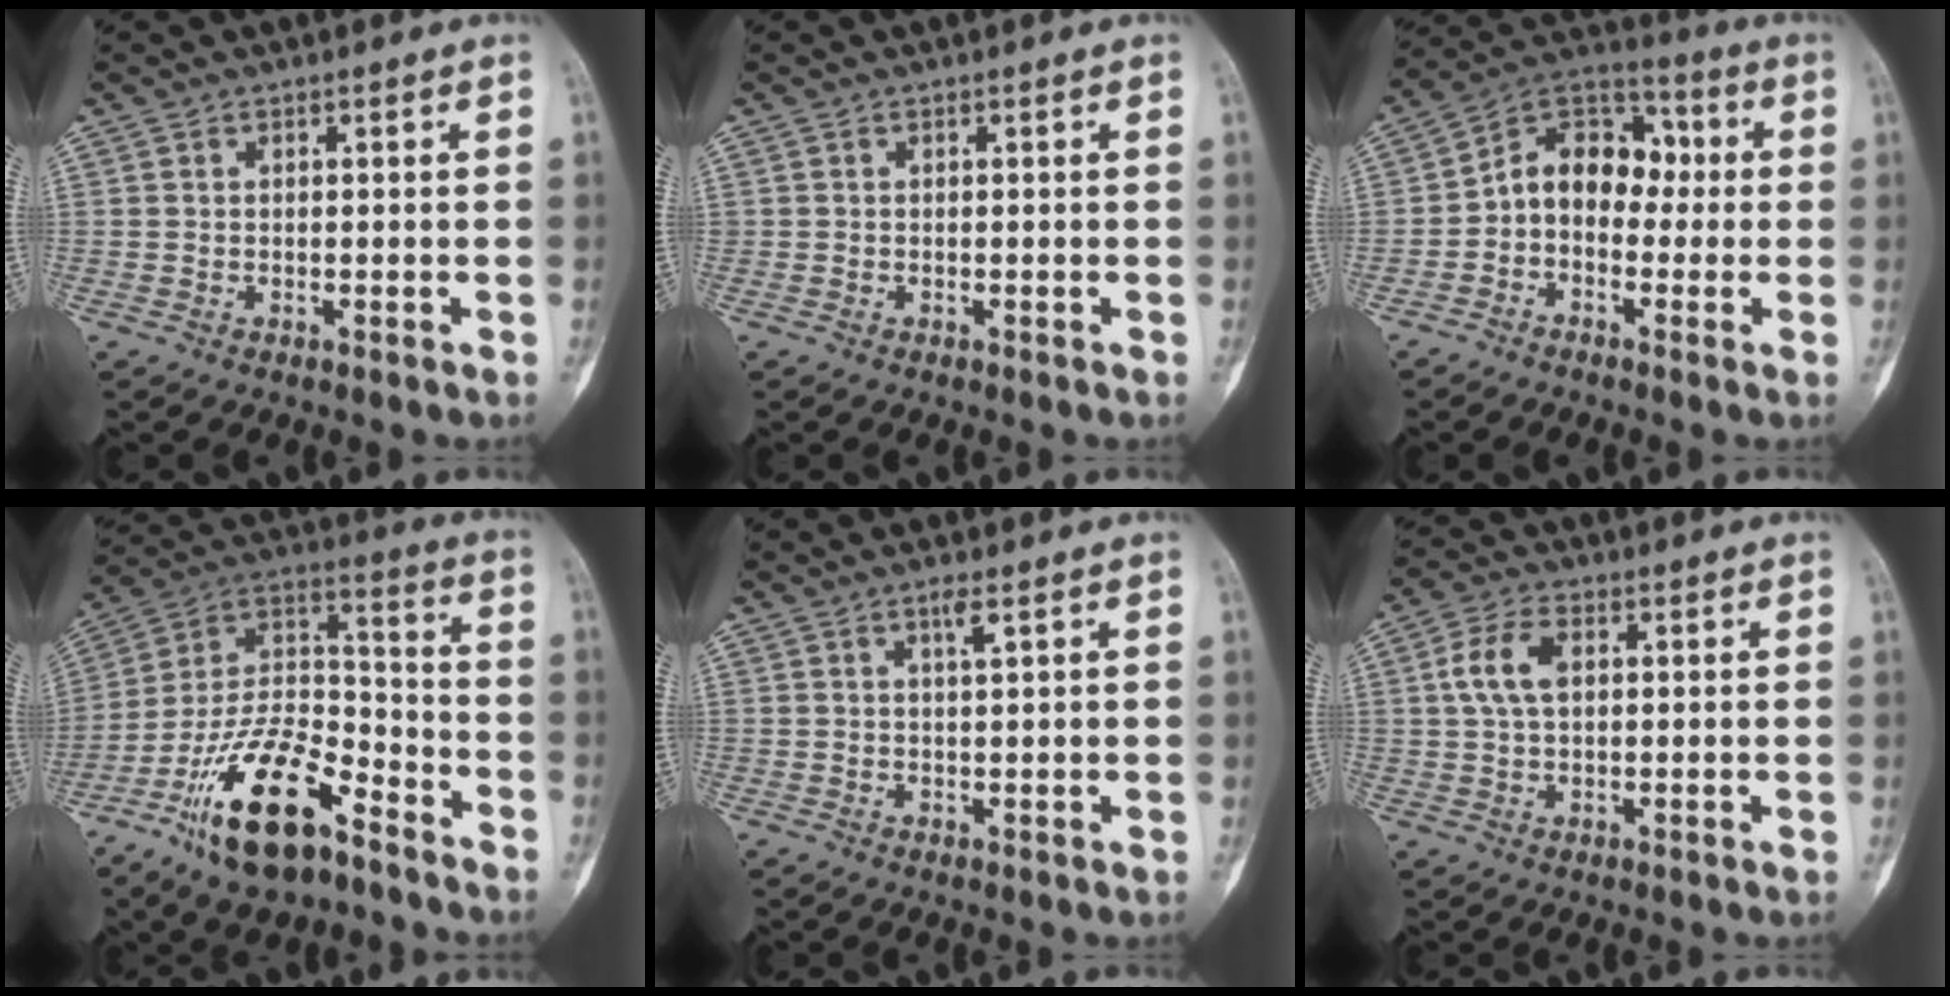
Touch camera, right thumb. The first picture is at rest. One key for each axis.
{"total": 0.0}
{"total": 11.6, "fx": -0.6, "fy": 8.6, "fz": 7.8, "tx": -0.090, "ty": 0.046, "tz": -0.029}
{"total": 19.8, "fx": -12.1, "fy": 8.3, "fz": 13.3, "tx": -0.231, "ty": 0.082, "tz": -0.220}
{"total": 2.0, "fx": 1.0, "fy": 0.2, "fz": 1.7, "tx": -0.035, "ty": -0.002, "tz": 0.020}
{"total": 6.9, "fx": 1.5, "fy": 3.9, "fz": 5.5, "tx": -0.114, "ty": 0.011, "tz": 0.027}